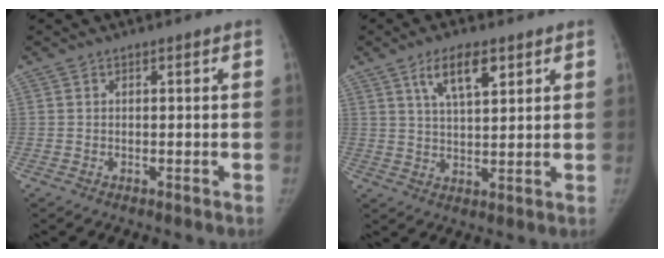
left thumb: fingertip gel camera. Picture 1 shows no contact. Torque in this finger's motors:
{"motor_torque": [0.12, -0.28, 0.90, -0.59, 0.05]}